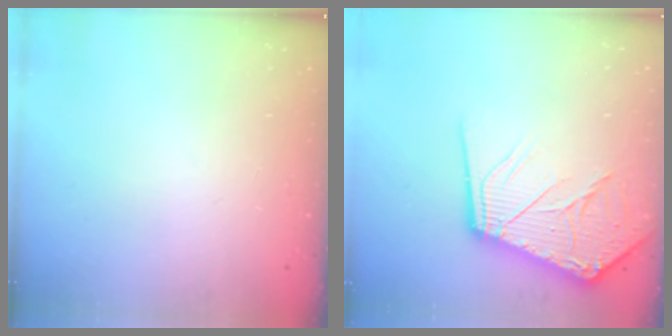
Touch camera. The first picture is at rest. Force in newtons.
{"total": 16.4, "press": 16.2, "slide": 2.0}